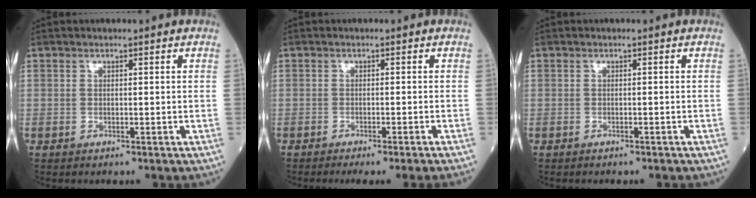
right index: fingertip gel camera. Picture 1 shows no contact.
{"total": 5.9, "force": [-4.9, -1.4, 2.9], "torque": [-0.009, -0.008, -0.066]}
{"total": 1.3, "force": [-1.2, 0.2, 0.4], "torque": [-0.009, -0.002, -0.013]}